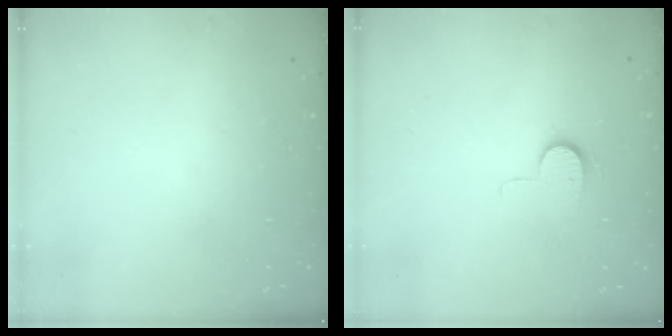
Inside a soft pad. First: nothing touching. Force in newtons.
{"total": 7.1, "press": 7.1, "slide": 0.7}